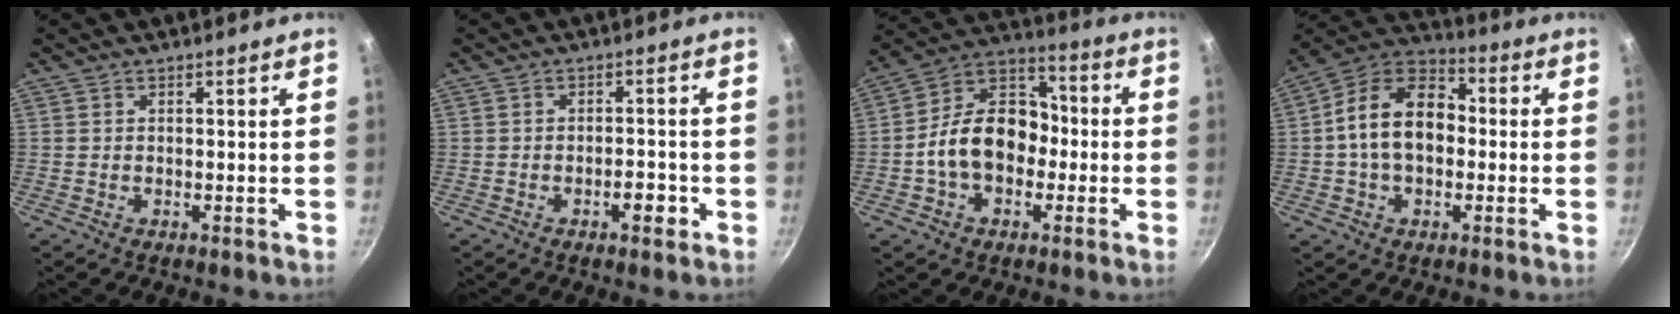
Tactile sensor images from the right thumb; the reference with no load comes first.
{"total": 3.7, "force": [-1.8, 1.5, 2.8], "torque": [-0.027, 0.015, -0.027]}
{"total": 15.4, "force": [-2.4, 11.1, 10.3], "torque": [-0.130, 0.049, -0.060]}
{"total": 14.8, "force": [-0.3, 10.2, 10.8], "torque": [-0.152, 0.037, -0.025]}